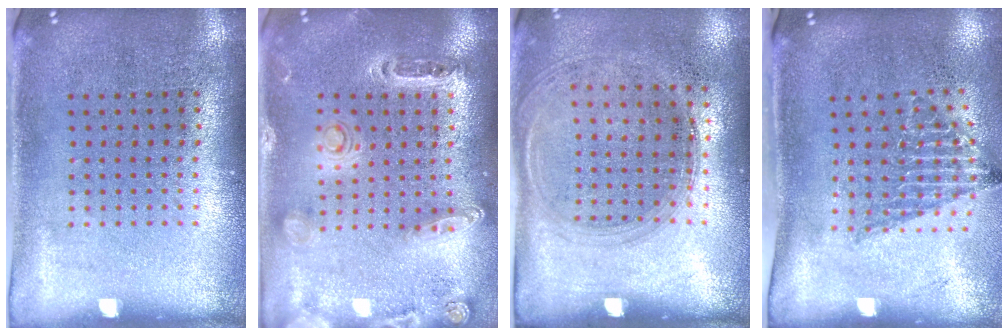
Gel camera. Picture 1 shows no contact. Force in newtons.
{"total": 1.4, "press": 1.4, "slide": 0.3}
{"total": 1.4, "press": 1.2, "slide": 0.6}
{"total": 1.3, "press": 1.0, "slide": 0.9}